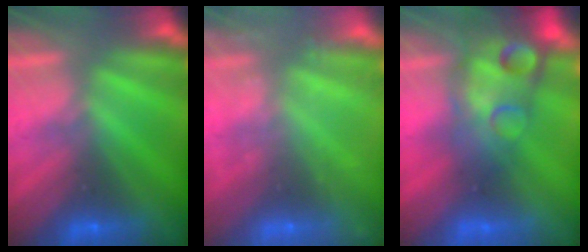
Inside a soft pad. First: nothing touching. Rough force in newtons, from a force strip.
{"total": 2.3}
{"total": 7.3}